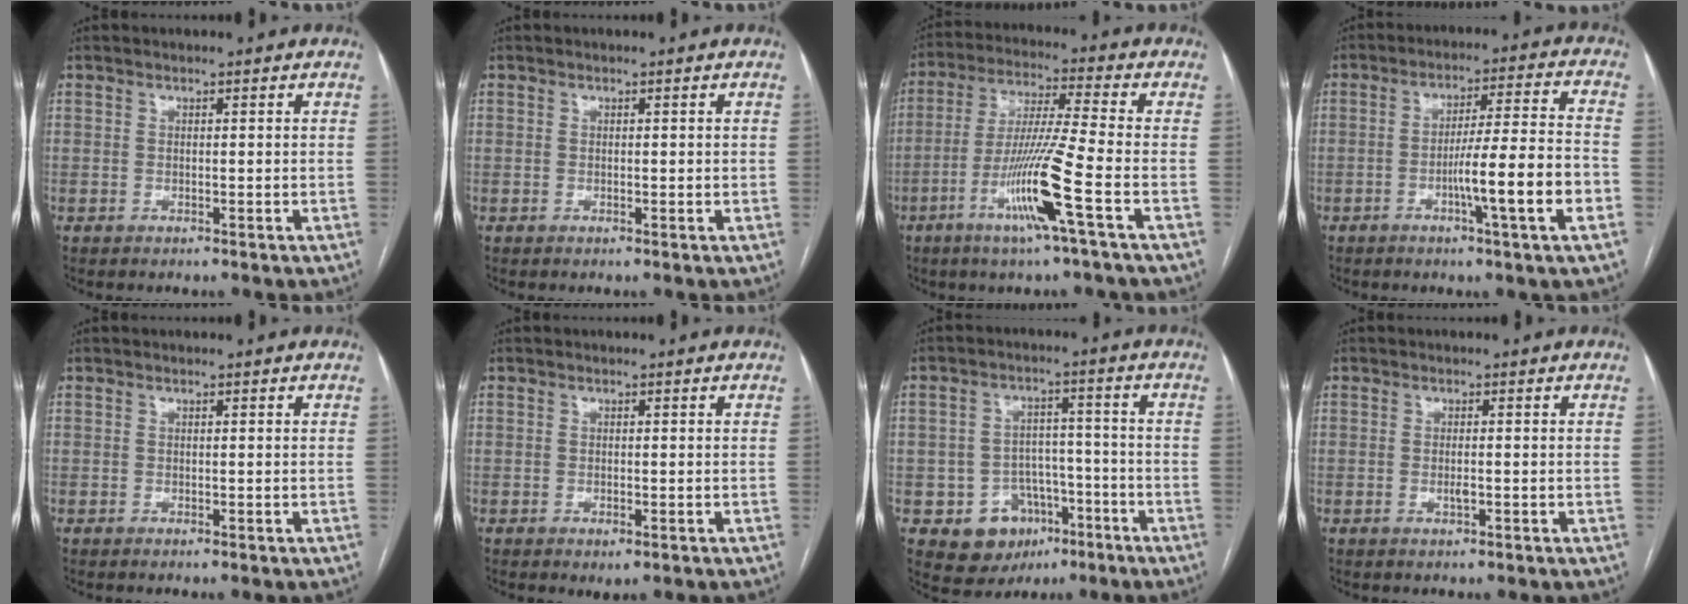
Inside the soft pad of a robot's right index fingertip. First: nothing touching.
{"total": 0.6, "force": [0.1, 0.3, 0.5], "torque": [-0.006, -0.001, 0.002]}
{"total": 12.3, "force": [-4.9, -1.5, 11.1], "torque": [-0.220, -0.015, -0.099]}
{"total": 11.7, "force": [-3.8, -0.6, 11.0], "torque": [-0.177, 0.000, -0.062]}
{"total": 0.0}
{"total": 1.6, "force": [-0.8, 0.6, 1.3], "torque": [-0.017, -0.003, -0.006]}
{"total": 8.7, "force": [-4.0, 7.3, 2.6], "torque": [-0.035, 0.024, -0.049]}
{"total": 1.3, "force": [-0.3, 0.3, 1.2], "torque": [-0.025, -0.001, -0.006]}